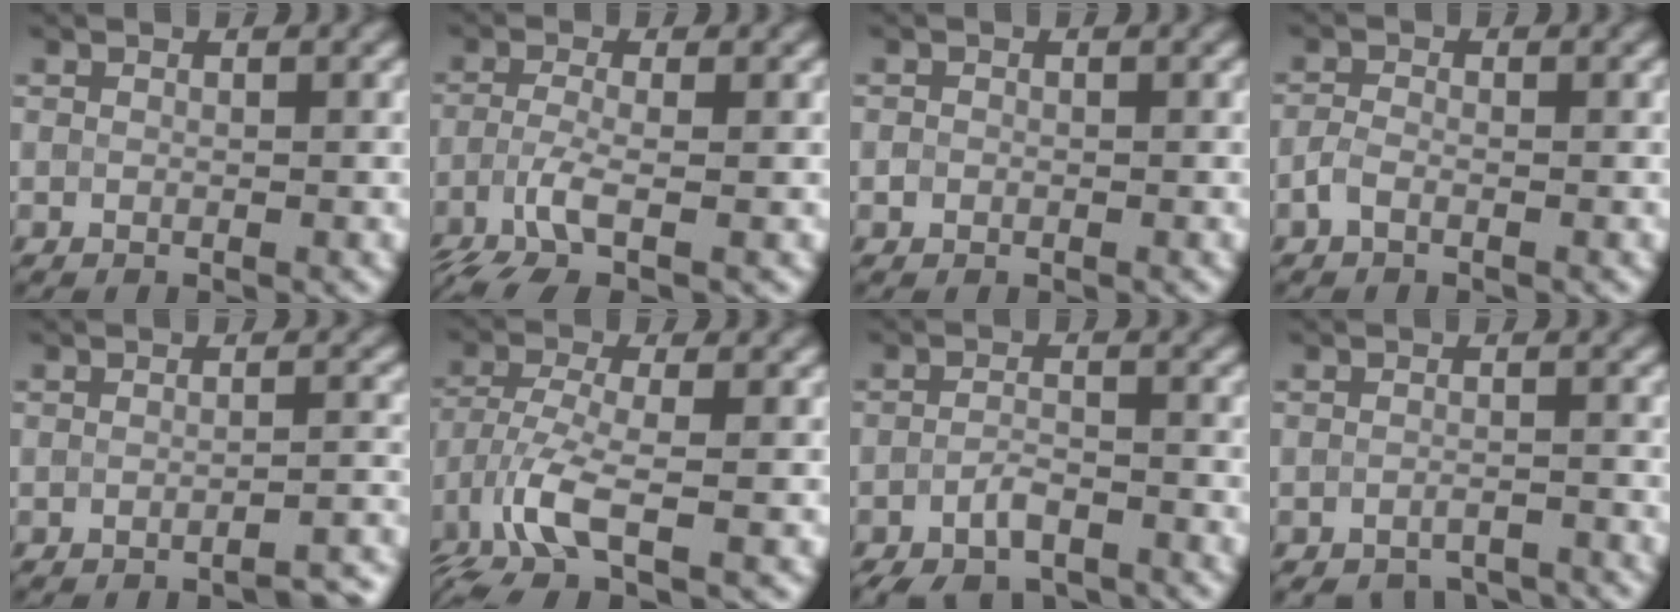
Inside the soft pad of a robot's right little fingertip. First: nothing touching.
{"total": 3.9, "force": [-1.7, 1.0, 3.3], "torque": [-0.073, -0.006, -0.042]}
{"total": 0.6, "force": [-0.2, 0.5, 0.1], "torque": [0.002, -0.003, -0.006]}
{"total": 1.3, "force": [-0.8, 0.6, 0.8], "torque": [-0.021, 0.001, -0.021]}
{"total": 2.2, "force": [-1.9, 0.4, 1.1], "torque": [-0.003, 0.009, -0.030]}
{"total": 5.3, "force": [-2.4, 1.5, 4.5], "torque": [-0.105, -0.007, -0.057]}
{"total": 4.1, "force": [-2.8, 1.8, 2.3], "torque": [-0.038, -0.004, -0.053]}
{"total": 2.6, "force": [-2.3, 0.7, 0.8], "torque": [-0.010, -0.003, -0.032]}